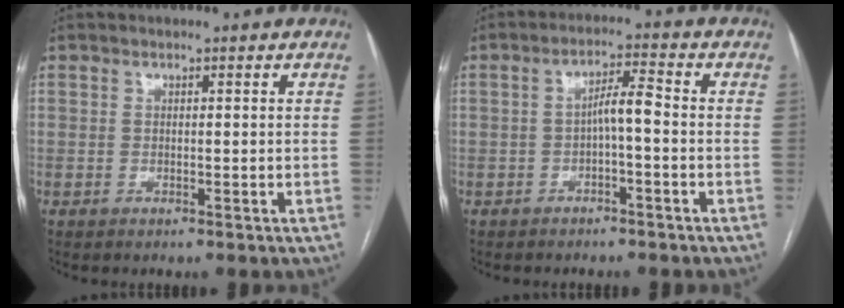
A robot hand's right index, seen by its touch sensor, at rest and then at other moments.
{"total": 3.9, "force": [-0.9, 0.5, 3.8], "torque": [-0.063, 0.015, -0.012]}